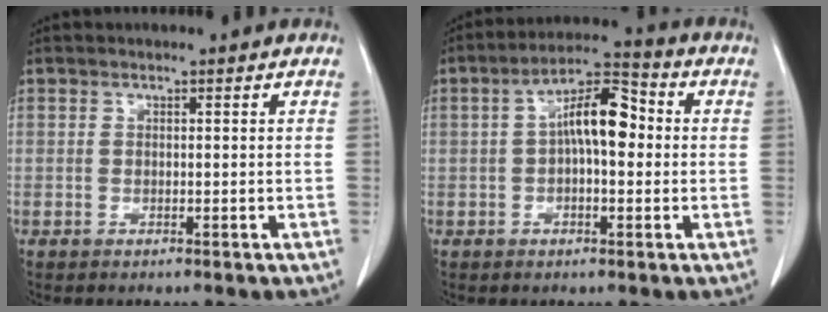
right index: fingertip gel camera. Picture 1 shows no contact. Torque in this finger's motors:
{"motor_torque": [1.30, -0.01, 0.63, 0.17]}